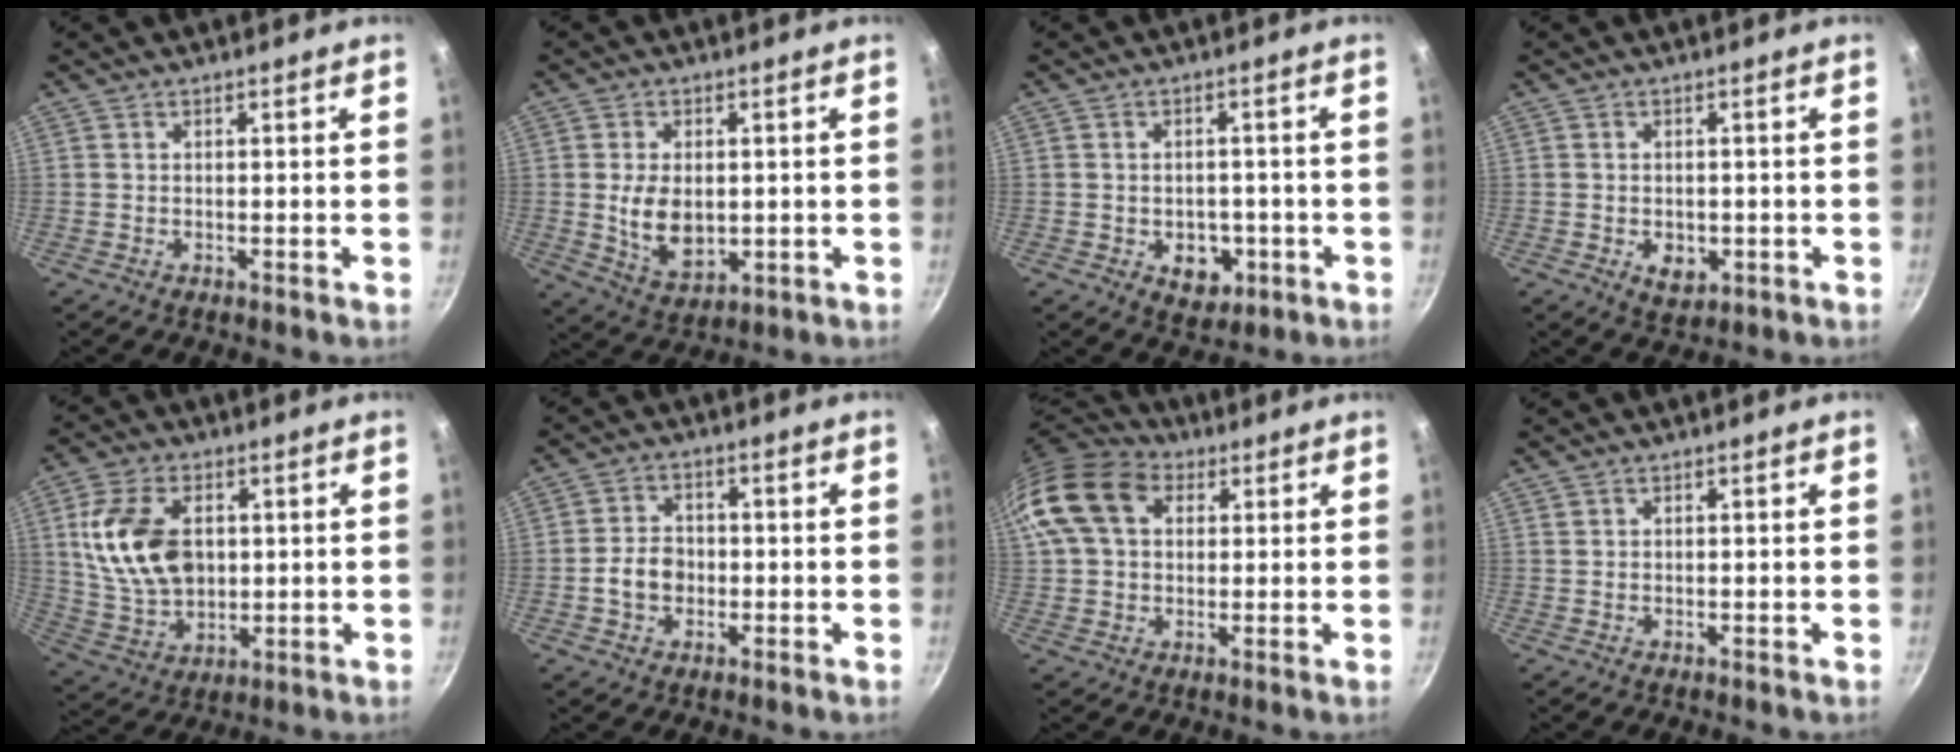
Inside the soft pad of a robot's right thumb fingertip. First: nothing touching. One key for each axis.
{"total": 8.7, "fx": 0.0, "fy": 5.6, "fz": 6.7, "tx": -0.110, "ty": -0.016, "tz": 0.014}
{"total": 5.8, "fx": -1.8, "fy": 4.3, "fz": 3.4, "tx": -0.027, "ty": 0.006, "tz": -0.013}
{"total": 4.3, "fx": -1.2, "fy": 3.0, "fz": 2.9, "tx": -0.032, "ty": -0.003, "tz": -0.008}
{"total": 15.4, "fx": 2.6, "fy": 10.4, "fz": 11.1, "tx": -0.192, "ty": -0.010, "tz": 0.058}
{"total": 5.5, "fx": -1.2, "fy": 4.4, "fz": 3.2, "tx": -0.036, "ty": 0.017, "tz": -0.025}
{"total": 15.8, "fx": 4.4, "fy": 11.5, "fz": 9.9, "tx": -0.188, "ty": 0.025, "tz": 0.066}
{"total": 0.0}